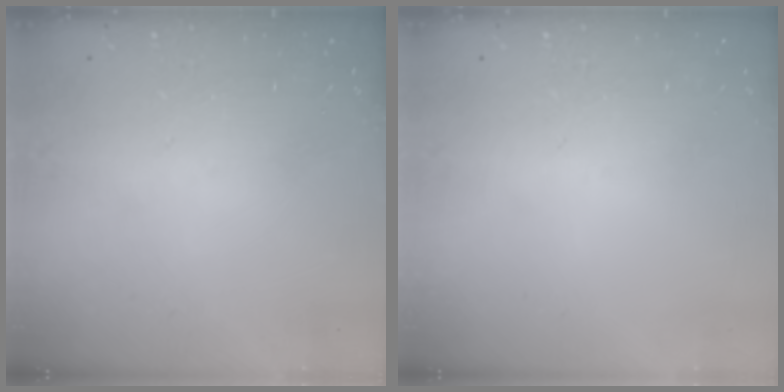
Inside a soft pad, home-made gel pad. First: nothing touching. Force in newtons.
{"total": 0.0}